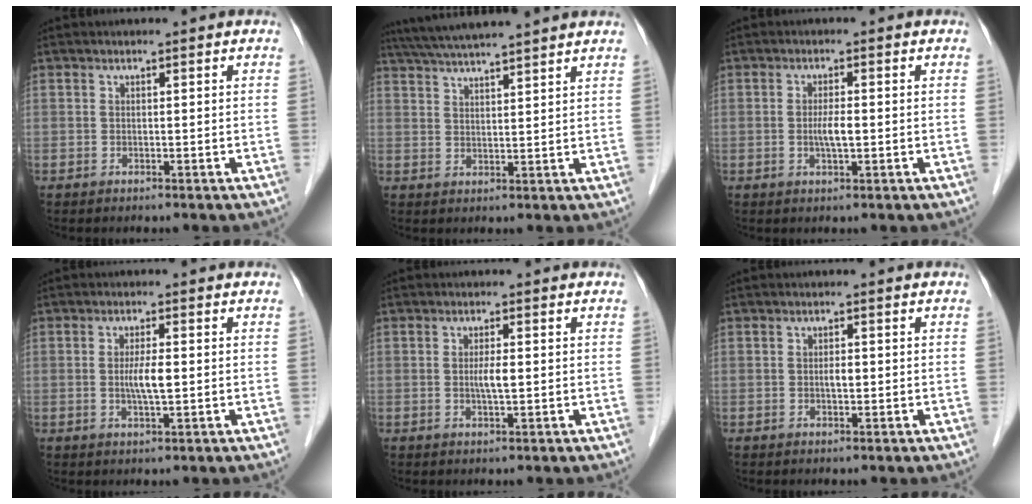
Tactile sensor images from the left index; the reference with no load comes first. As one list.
[{"total": 12.3, "force": [11.0, -0.2, 5.6], "torque": [-0.101, 0.036, 0.160]}, {"total": 3.0, "force": [-0.4, 0.3, 3.0], "torque": [-0.064, -0.005, -0.007]}, {"total": 3.5, "force": [-0.3, 0.4, 3.5], "torque": [-0.071, -0.005, -0.005]}, {"total": 2.3, "force": [-0.2, 0.2, 2.3], "torque": [-0.048, -0.003, -0.003]}, {"total": 1.3, "force": [-0.2, 0.5, 1.2], "torque": [-0.024, 0.000, -0.004]}]